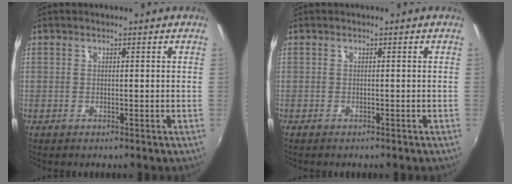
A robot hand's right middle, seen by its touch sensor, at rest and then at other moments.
{"total": 1.1, "force": [-0.9, 0.4, 0.3], "torque": [-0.010, -0.003, -0.015]}